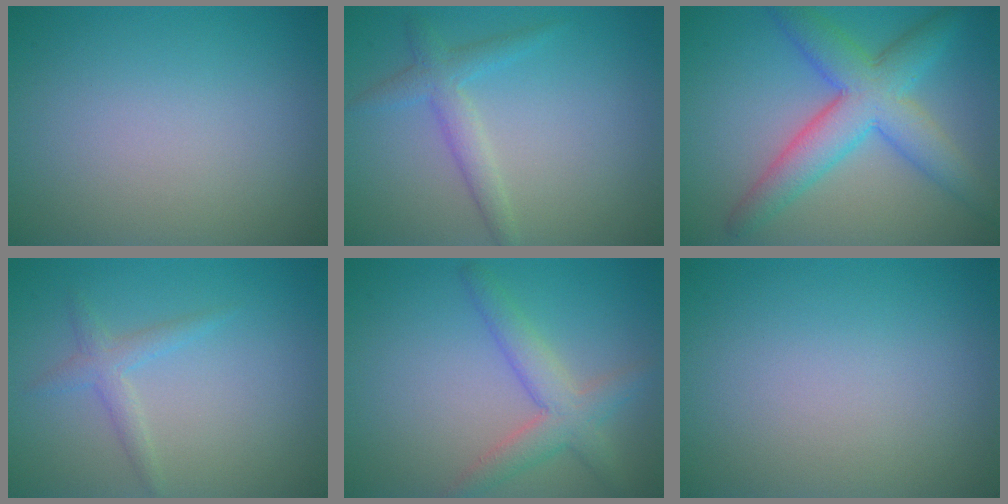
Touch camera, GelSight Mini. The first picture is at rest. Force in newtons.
{"total": 2.4, "press": 2.4, "slide": 0.1}
{"total": 6.9, "press": 6.9, "slide": 0.2}
{"total": 1.7, "press": 1.7, "slide": 0.0}
{"total": 3.6, "press": 3.6, "slide": 0.1}
{"total": 0.0}